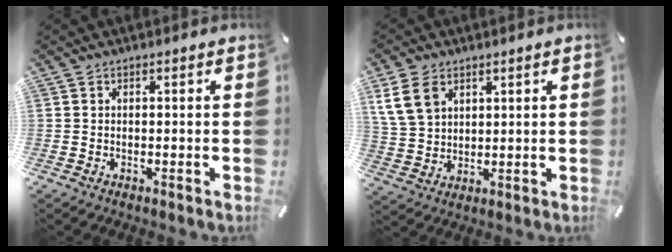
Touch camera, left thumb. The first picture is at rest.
{"total": 8.1, "force": [3.9, 6.1, 3.6], "torque": [-0.101, 0.004, 0.077]}